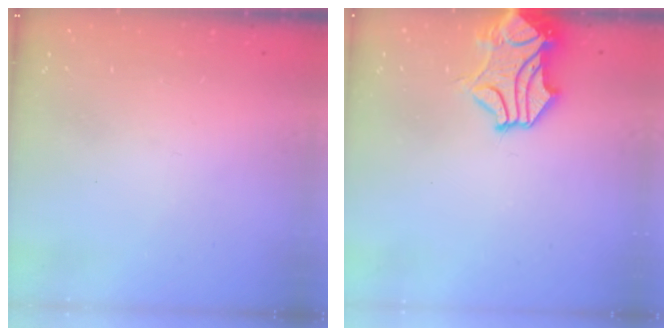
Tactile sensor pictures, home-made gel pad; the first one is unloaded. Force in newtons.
{"total": 2.6, "press": 2.2, "slide": 1.4}